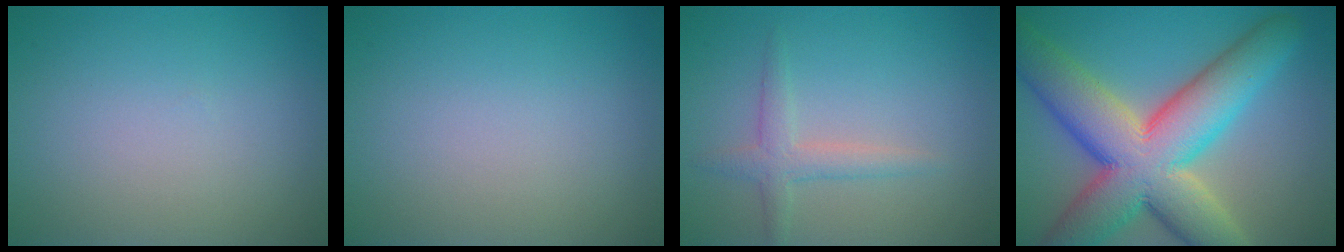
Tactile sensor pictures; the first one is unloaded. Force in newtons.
{"total": 0.0}
{"total": 2.2, "press": 2.2, "slide": 0.1}
{"total": 13.6, "press": 13.6, "slide": 0.5}